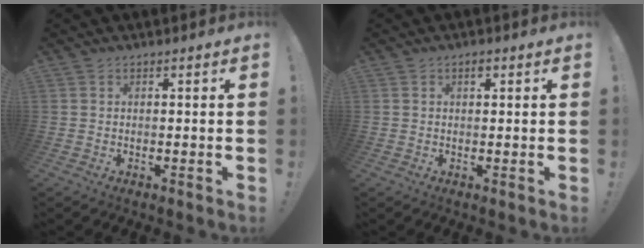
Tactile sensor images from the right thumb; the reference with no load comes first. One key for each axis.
{"total": 1.4, "fx": 0.8, "fy": 0.7, "fz": 1.0, "tx": -0.013, "ty": 0.000, "tz": 0.012}